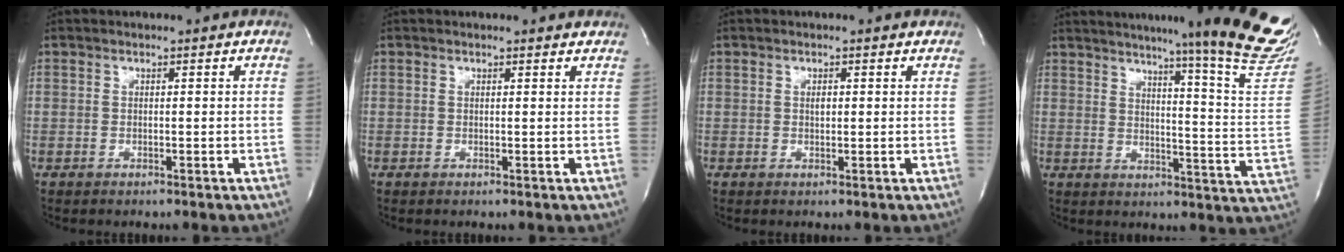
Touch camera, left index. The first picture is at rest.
{"total": 2.8, "force": [2.7, 0.6, 0.7], "torque": [-0.016, 0.003, 0.019]}
{"total": 1.0, "force": [0.3, 0.5, 0.8], "torque": [-0.014, 0.000, 0.004]}
{"total": 25.3, "force": [20.7, -1.2, 14.6], "torque": [-0.186, -0.094, 0.250]}